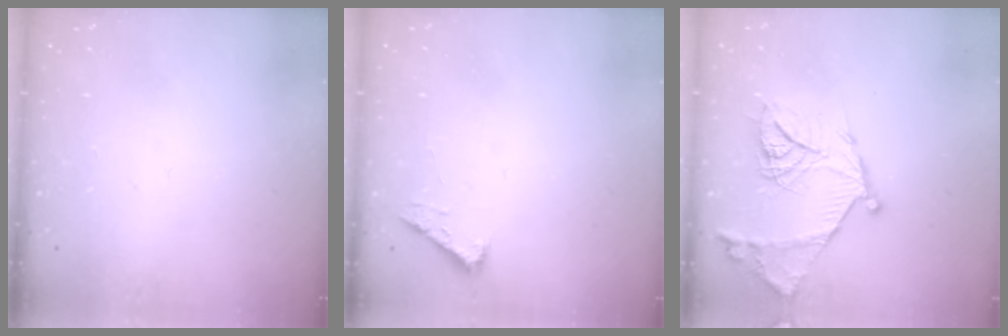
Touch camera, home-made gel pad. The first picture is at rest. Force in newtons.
{"total": 2.5, "press": 2.5, "slide": 0.3}
{"total": 18.1, "press": 18.0, "slide": 1.7}